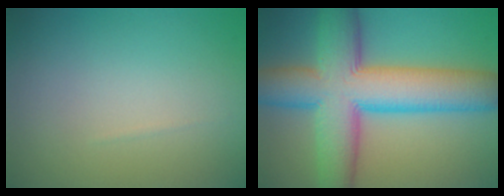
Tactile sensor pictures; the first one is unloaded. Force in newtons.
{"total": 12.3, "press": 12.3, "slide": 0.3}